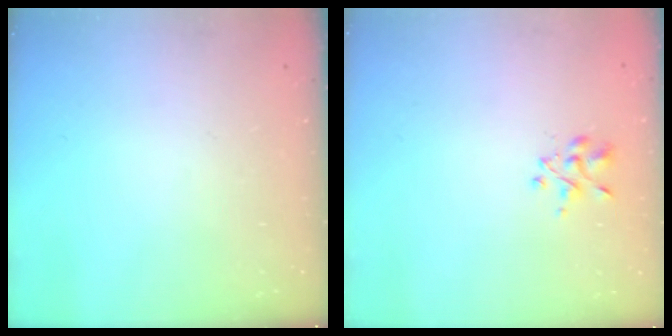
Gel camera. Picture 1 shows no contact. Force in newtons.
{"total": 2.1, "press": 1.8, "slide": 0.9}